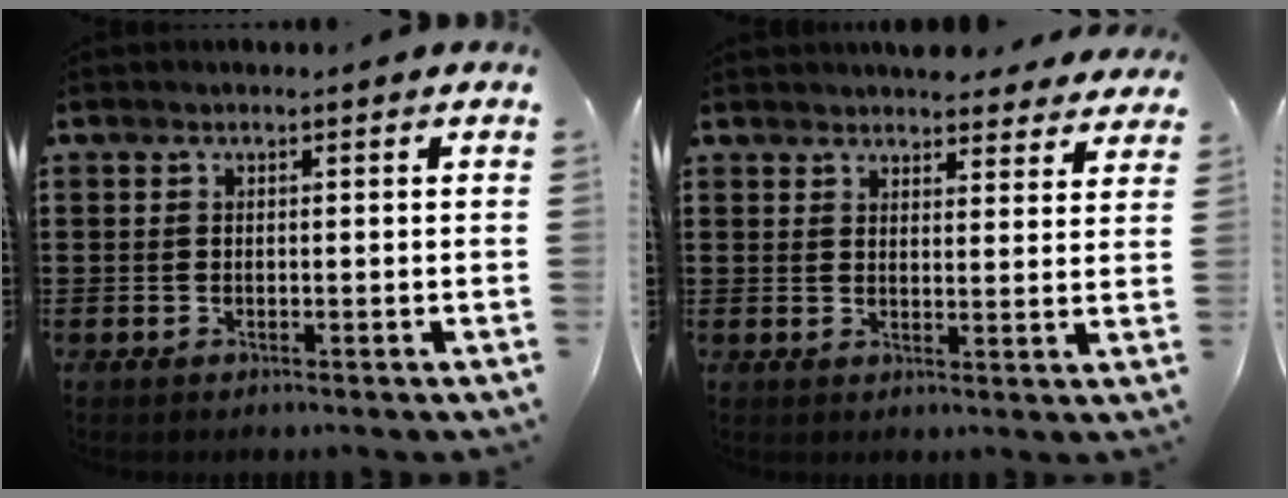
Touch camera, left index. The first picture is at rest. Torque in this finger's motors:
{"motor_torque": [2.14, 0.00, 0.84, 0.04]}